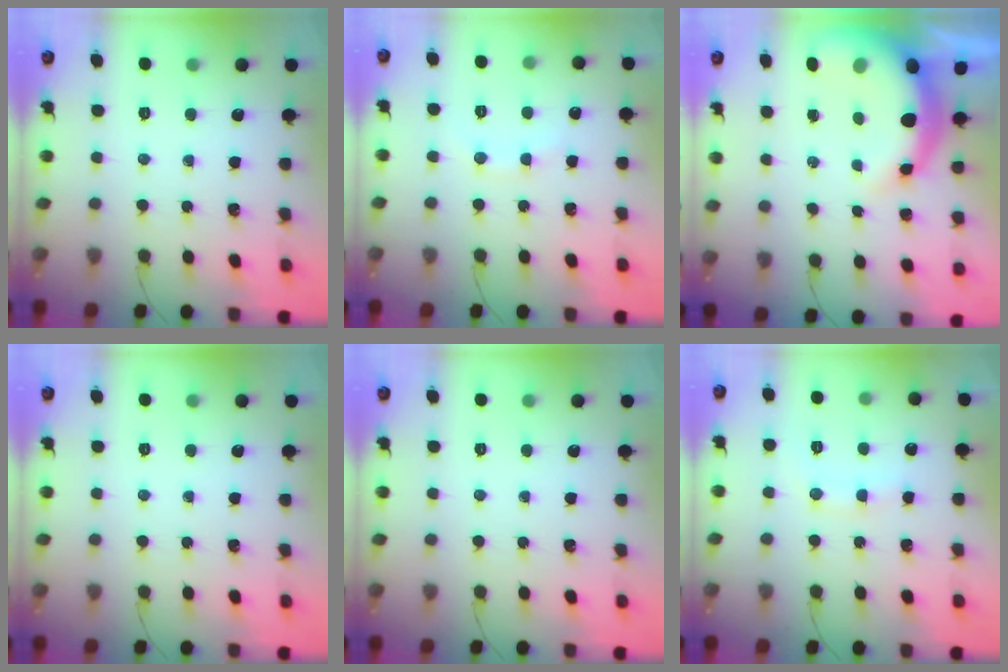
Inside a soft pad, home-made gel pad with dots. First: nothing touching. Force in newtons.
{"total": 6.2, "press": 6.0, "slide": 1.4}
{"total": 11.5, "press": 11.1, "slide": 2.7}
{"total": 0.0}
{"total": 0.0}
{"total": 7.2, "press": 7.1, "slide": 1.2}